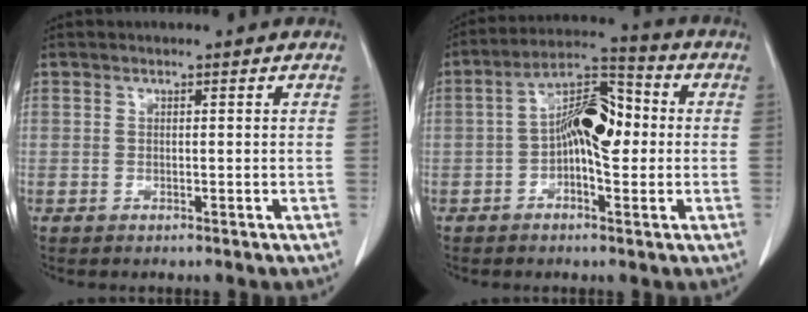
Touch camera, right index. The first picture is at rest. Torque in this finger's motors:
{"motor_torque": [1.72, -0.33, 0.76, 0.20]}